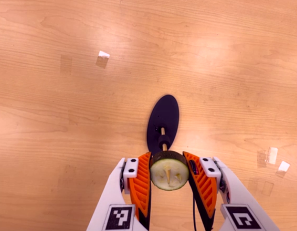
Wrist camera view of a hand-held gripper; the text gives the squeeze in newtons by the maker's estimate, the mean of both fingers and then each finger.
{"total": 10.1, "left": 10.2, "right": 10.1}